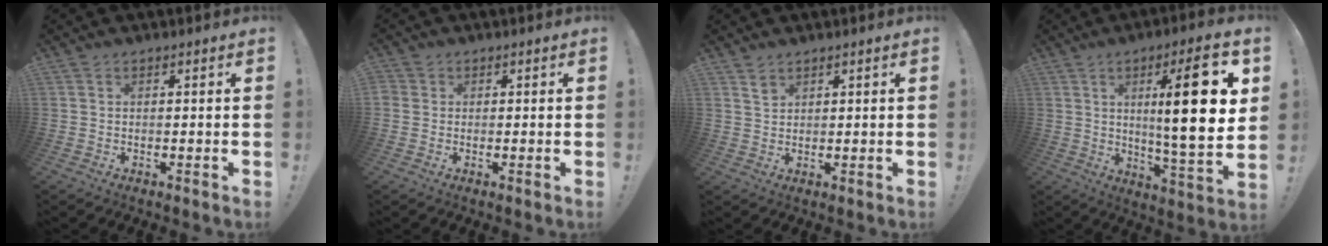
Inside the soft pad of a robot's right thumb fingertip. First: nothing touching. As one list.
[{"total": 2.0, "force": [0.5, 1.8, 0.6], "torque": [-0.015, 0.004, 0.011]}, {"total": 2.5, "force": [1.9, 1.5, 0.7], "torque": [0.008, -0.017, 0.032]}, {"total": 20.7, "force": [5.1, 3.2, 19.8], "torque": [-0.290, -0.020, 0.062]}]